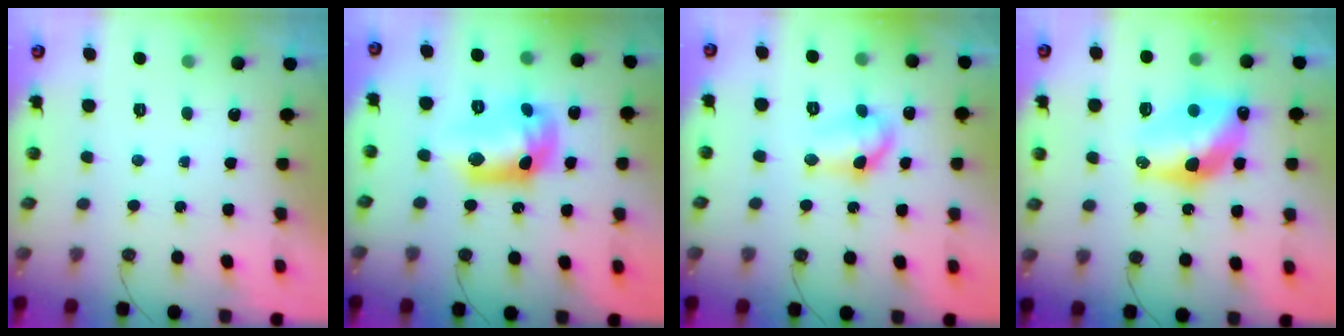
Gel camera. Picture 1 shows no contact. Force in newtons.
{"total": 14.1, "press": 14.1, "slide": 1.3}
{"total": 10.0, "press": 9.9, "slide": 1.2}
{"total": 14.1, "press": 14.1, "slide": 0.8}